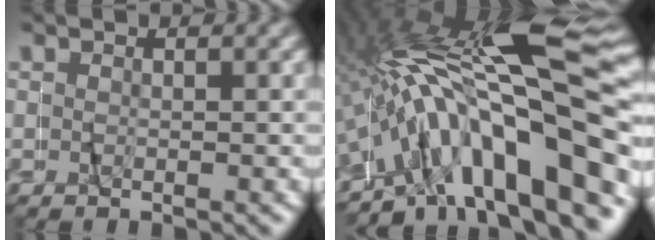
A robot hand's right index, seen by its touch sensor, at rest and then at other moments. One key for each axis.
{"total": 16.3, "fx": -0.4, "fy": 7.8, "fz": 14.3, "tx": -0.257, "ty": 0.011, "tz": 0.002}